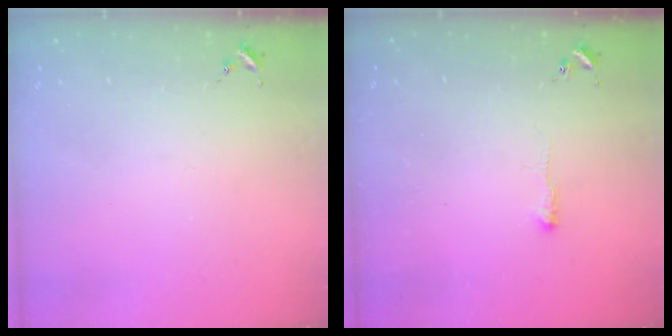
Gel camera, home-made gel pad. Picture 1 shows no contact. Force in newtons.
{"total": 2.5, "press": 2.5, "slide": 0.4}